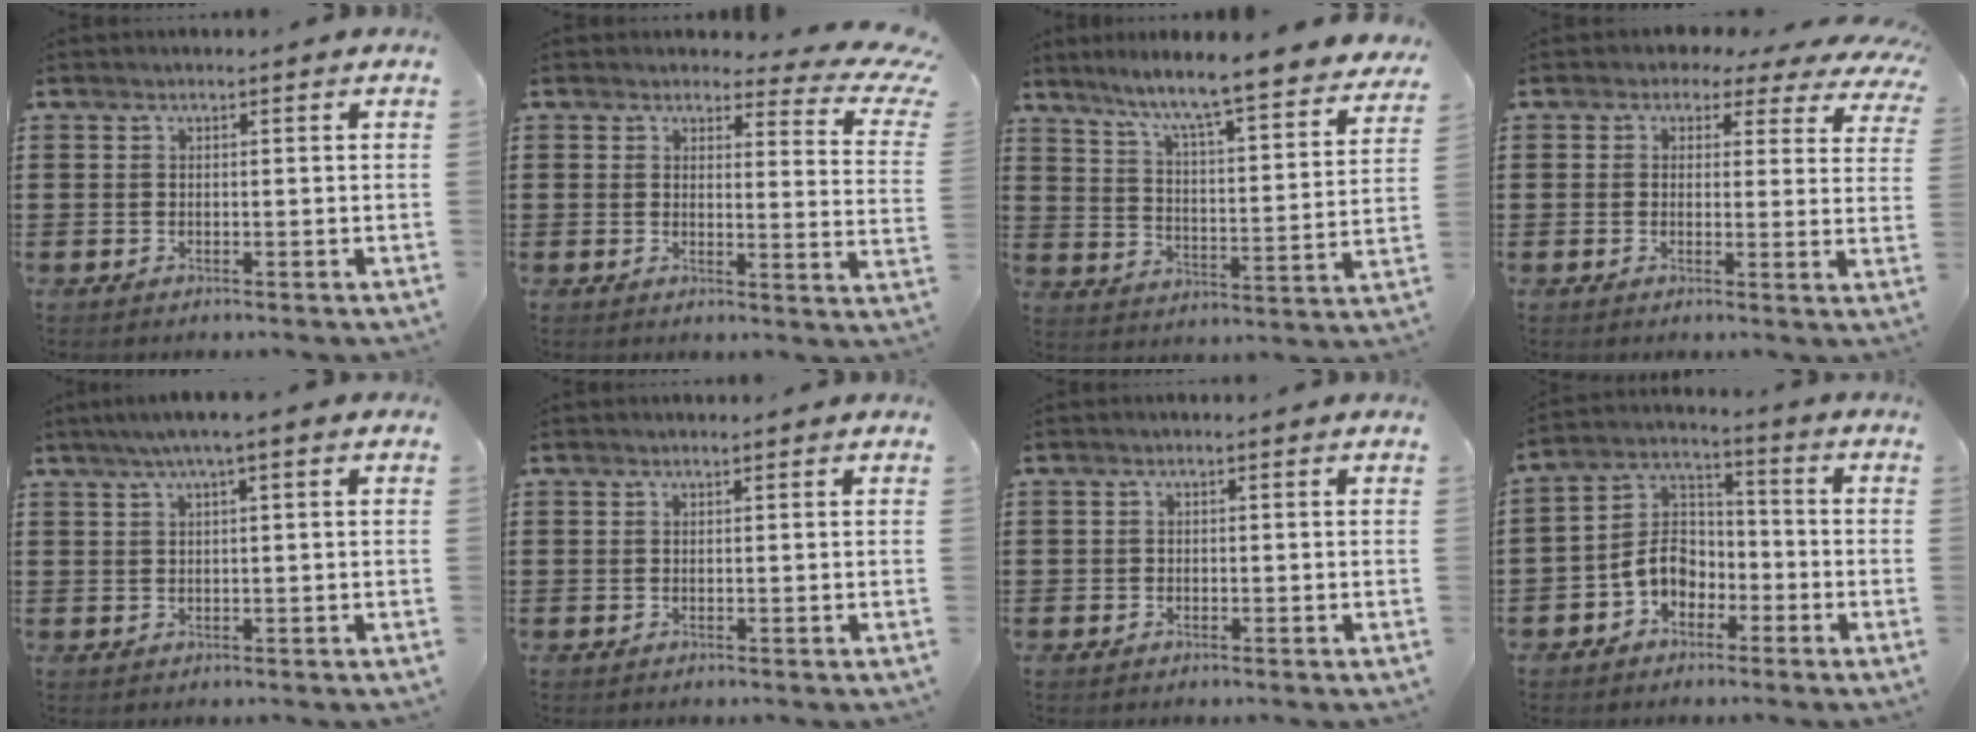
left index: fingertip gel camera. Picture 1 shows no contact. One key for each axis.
{"total": 4.0, "fx": 3.0, "fy": 1.7, "fz": 1.9, "tx": -0.039, "ty": -0.017, "tz": 0.049}
{"total": 7.1, "fx": 6.2, "fy": -0.6, "fz": 3.3, "tx": -0.084, "ty": -0.056, "tz": 0.094}
{"total": 2.5, "fx": 1.8, "fy": 1.5, "fz": 0.9, "tx": -0.024, "ty": -0.009, "tz": 0.026}
{"total": 2.6, "fx": 0.7, "fy": 0.1, "fz": 2.5, "tx": -0.045, "ty": 0.000, "tz": 0.010}
{"total": 0.0}
{"total": 0.6, "fx": -0.4, "fy": 0.5, "fz": 0.1, "tx": -0.003, "ty": 0.001, "tz": -0.009}
{"total": 6.6, "fx": -2.9, "fy": 4.9, "fz": 3.4, "tx": -0.089, "ty": 0.008, "tz": -0.062}